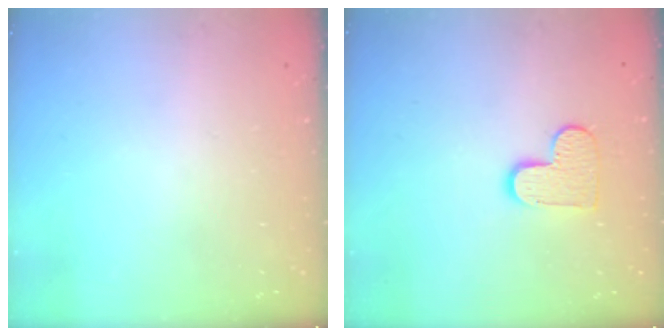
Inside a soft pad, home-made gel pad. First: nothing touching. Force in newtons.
{"total": 8.9, "press": 8.9, "slide": 0.4}